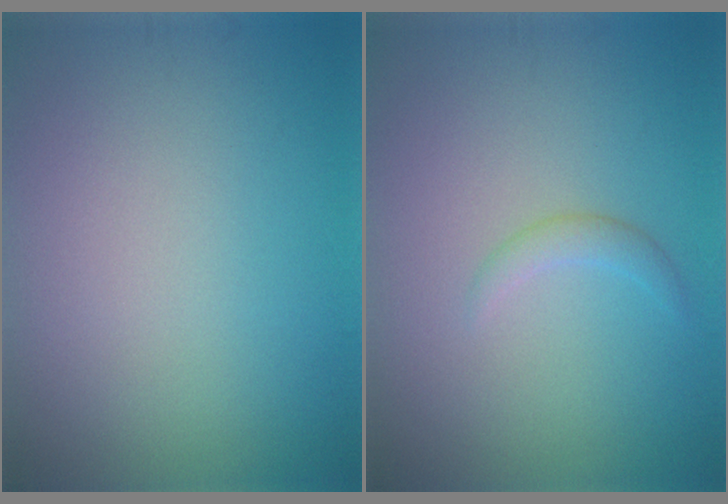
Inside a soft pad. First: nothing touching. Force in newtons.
{"total": 1.3, "press": 1.3, "slide": 0.0}